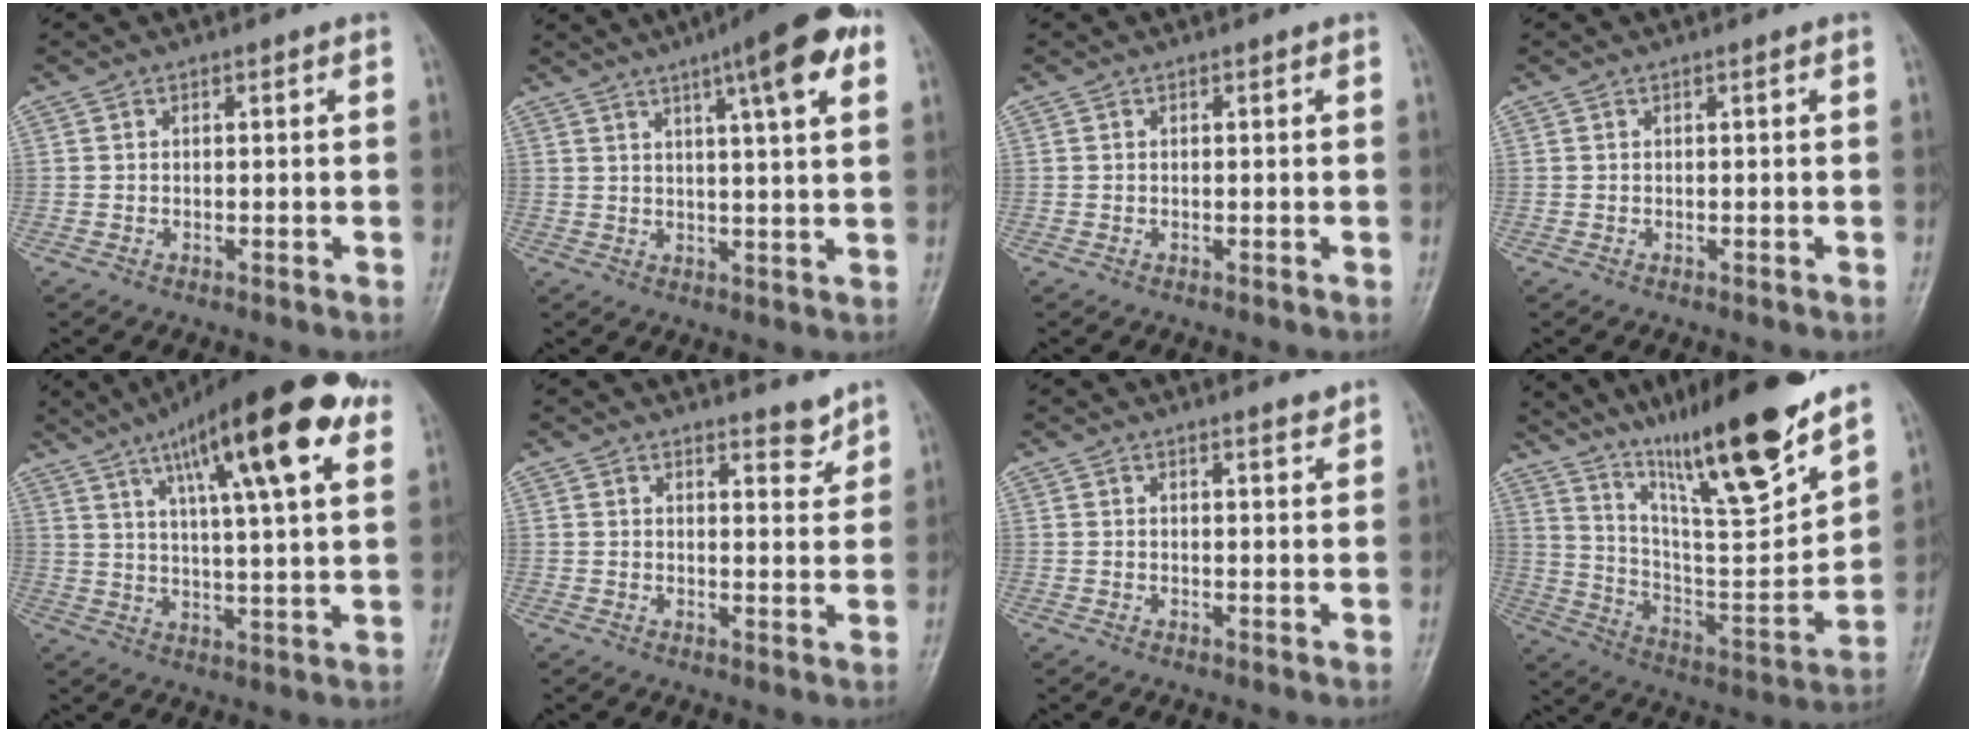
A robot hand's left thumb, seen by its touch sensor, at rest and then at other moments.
{"total": 13.2, "force": [6.4, 2.2, 11.4], "torque": [-0.151, -0.004, 0.082]}
{"total": 0.0}
{"total": 0.0}
{"total": 22.6, "force": [11.4, 5.0, 18.9], "torque": [-0.275, -0.011, 0.171]}
{"total": 3.3, "force": [2.9, 1.1, 1.0], "torque": [0.001, -0.026, 0.042]}
{"total": 1.6, "force": [1.5, 0.3, 0.5], "torque": [-0.002, -0.014, 0.022]}
{"total": 24.8, "force": [18.1, 3.6, 16.7], "torque": [-0.241, -0.088, 0.310]}